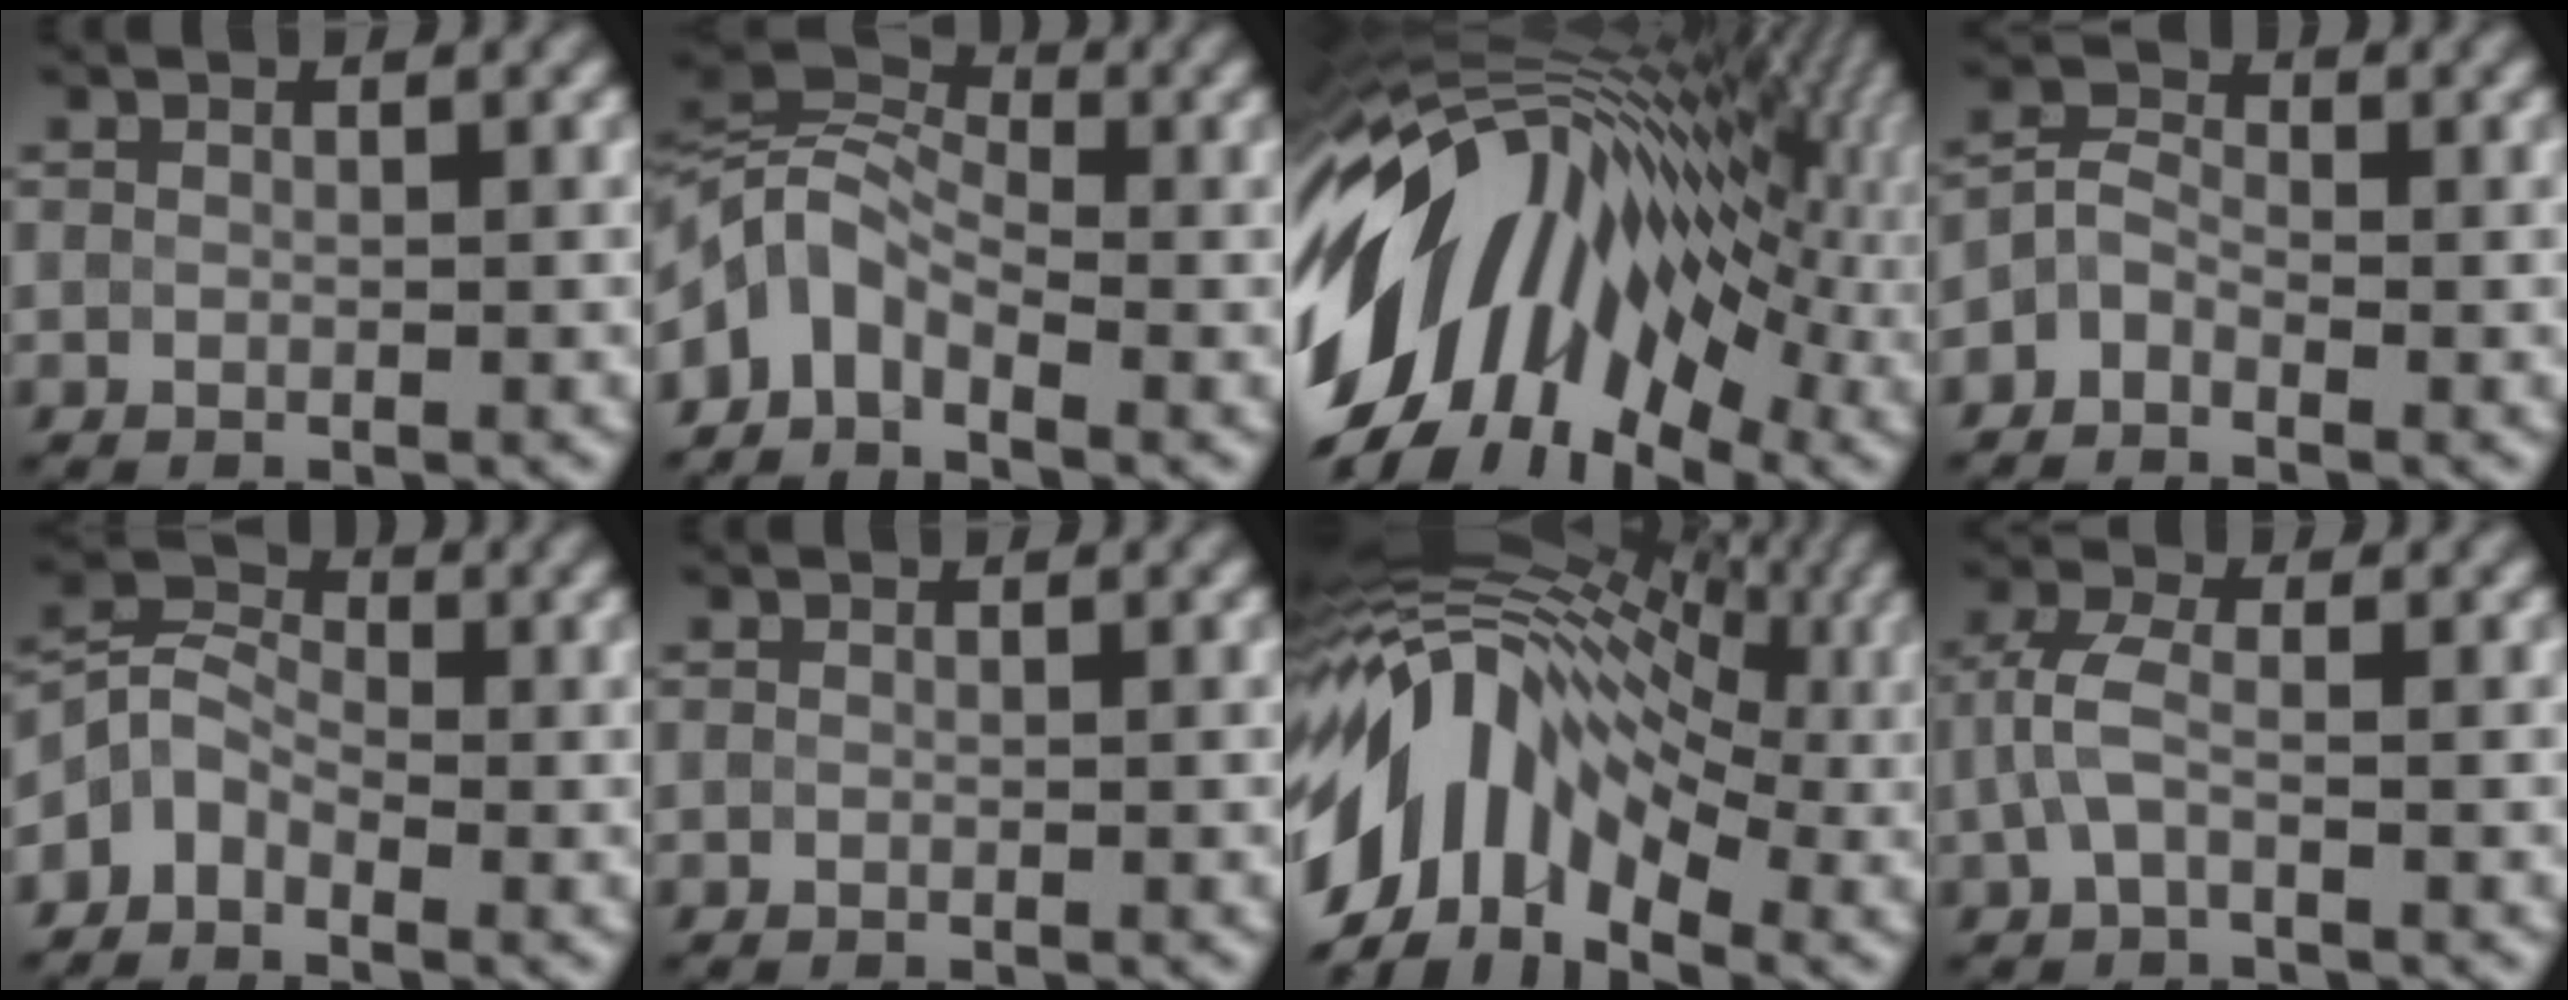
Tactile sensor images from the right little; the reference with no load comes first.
{"total": 5.2, "force": [-2.4, 3.1, 3.5], "torque": [-0.062, 0.014, -0.070]}
{"total": 16.8, "force": [-1.4, 10.8, 12.8], "torque": [-0.220, 0.020, -0.040]}
{"total": 2.3, "force": [-1.4, 1.5, 1.1], "torque": [-0.019, 0.009, -0.039]}
{"total": 3.4, "force": [-2.1, 2.3, 1.4], "torque": [-0.027, 0.010, -0.058]}
{"total": 0.0}
{"total": 12.8, "force": [-1.7, 8.5, 9.5], "torque": [-0.170, 0.029, -0.049]}
{"total": 2.8, "force": [-0.4, 1.3, 2.5], "torque": [-0.058, 0.009, -0.016]}